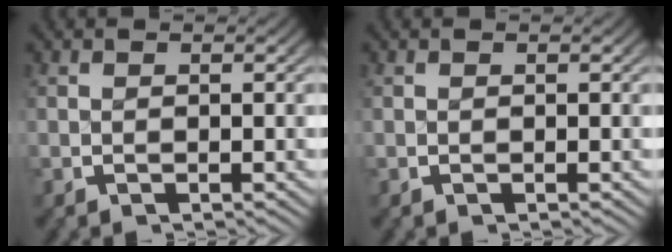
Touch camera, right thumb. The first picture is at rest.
{"total": 0.0}